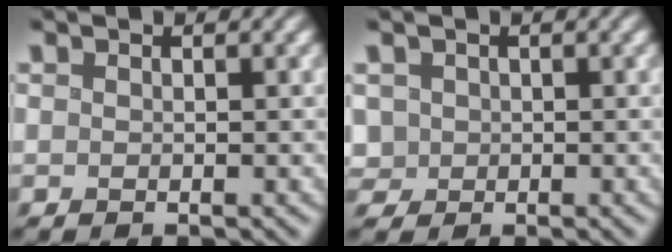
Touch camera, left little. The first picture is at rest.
{"total": 1.9, "force": [0.2, 1.8, 0.6], "torque": [-0.014, 0.007, 0.007]}